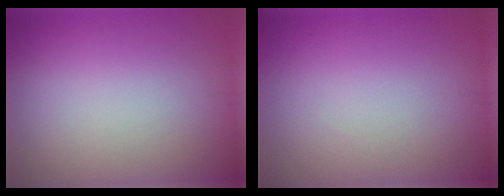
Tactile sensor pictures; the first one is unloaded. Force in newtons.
{"total": 0.0}